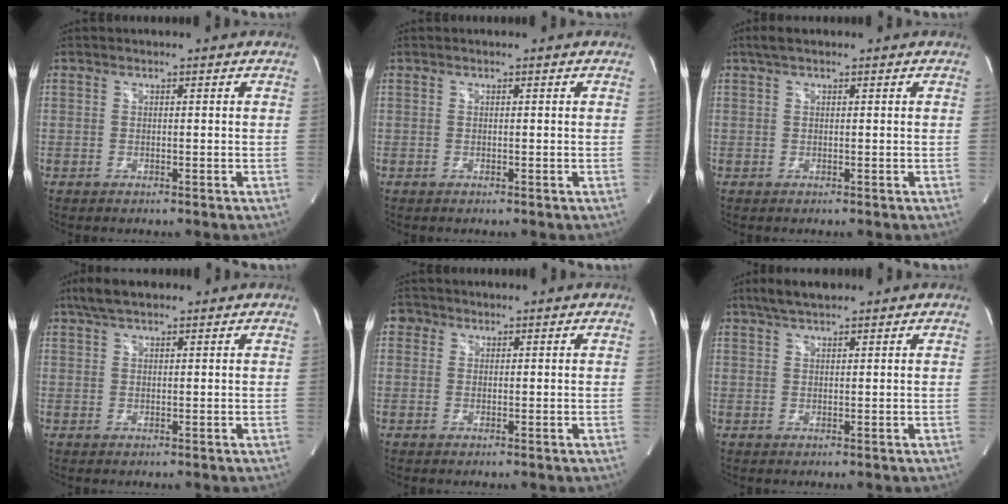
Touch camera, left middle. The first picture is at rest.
{"total": 0.0}
{"total": 2.2, "force": [1.5, 0.8, 1.4], "torque": [-0.030, 0.021, 0.029]}
{"total": 4.5, "force": [3.4, 1.4, 2.6], "torque": [-0.058, 0.020, 0.064]}
{"total": 1.9, "force": [0.8, 1.7, 0.2], "torque": [0.006, 0.007, 0.008]}
{"total": 4.3, "force": [3.4, 1.0, 2.3], "torque": [-0.052, 0.017, 0.064]}